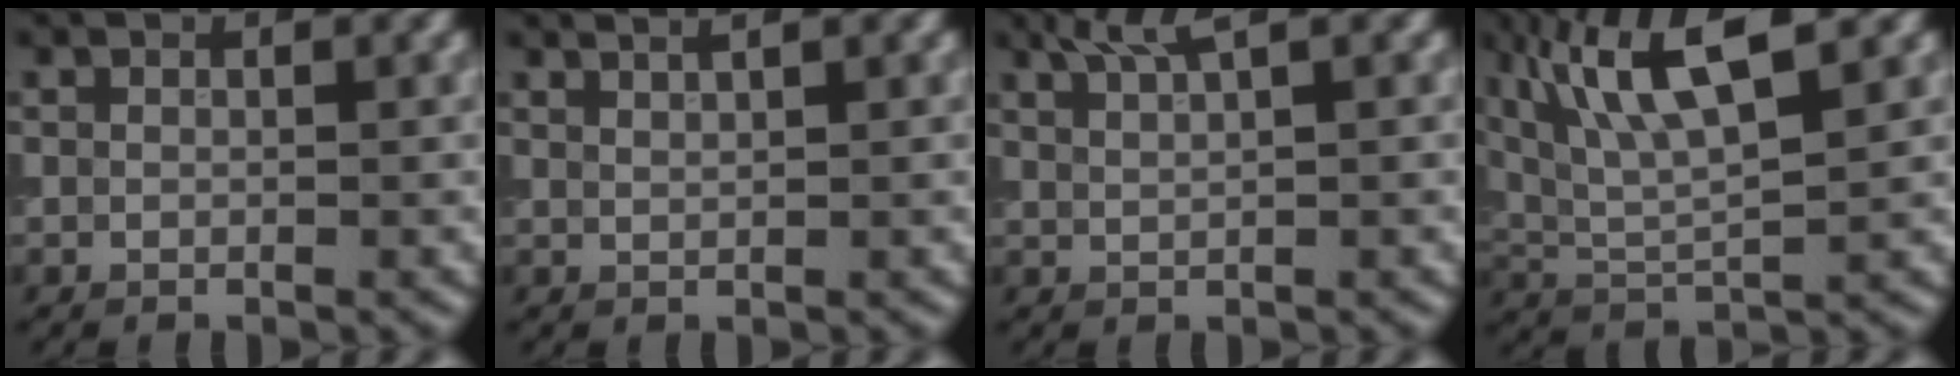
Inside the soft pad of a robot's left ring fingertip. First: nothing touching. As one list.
[{"total": 2.5, "force": [1.8, 0.9, 1.5], "torque": [0.001, 0.015, 0.003]}, {"total": 2.9, "force": [2.3, 0.2, 1.7], "torque": [-0.025, 0.008, 0.044]}, {"total": 8.5, "force": [4.3, 2.2, 7.1], "torque": [-0.138, 0.012, 0.080]}]